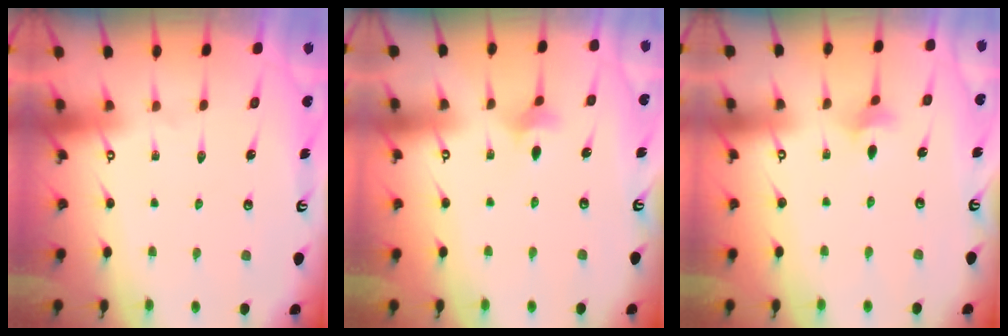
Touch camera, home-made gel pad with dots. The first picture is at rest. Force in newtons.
{"total": 3.6, "press": 3.6, "slide": 0.5}
{"total": 3.2, "press": 3.1, "slide": 0.7}